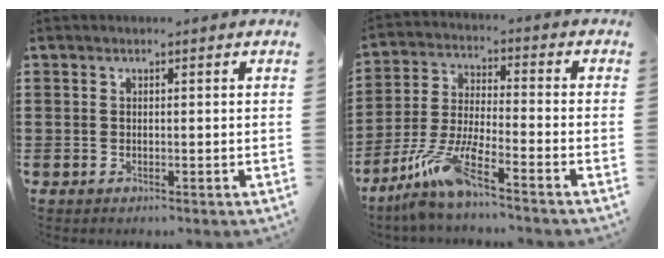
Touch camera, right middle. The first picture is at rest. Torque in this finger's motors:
{"motor_torque": [1.18, -0.96, 0.23, 0.21]}